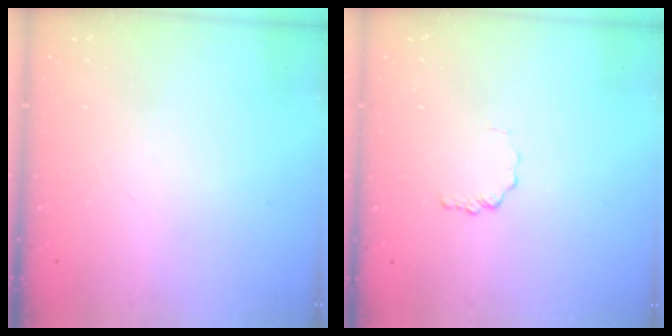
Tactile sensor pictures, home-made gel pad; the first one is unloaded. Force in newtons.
{"total": 1.4, "press": 1.4, "slide": 0.2}